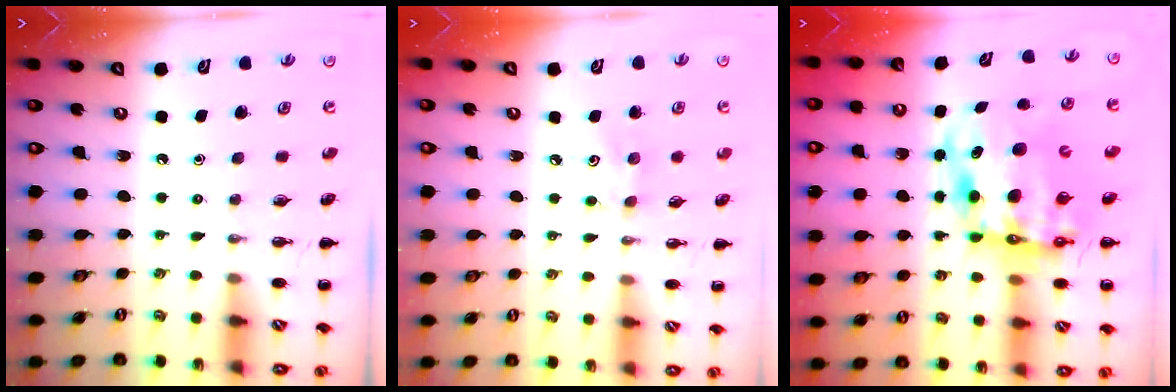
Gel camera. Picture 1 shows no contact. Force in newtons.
{"total": 4.8, "press": 4.7, "slide": 1.1}
{"total": 13.4, "press": 13.0, "slide": 3.3}